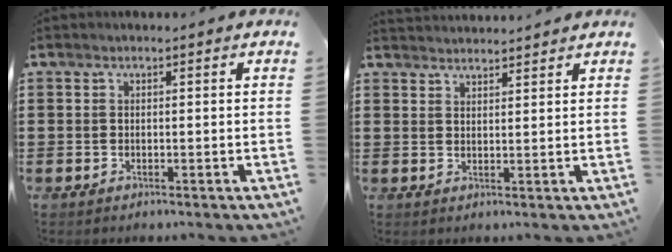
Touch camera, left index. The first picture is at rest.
{"total": 2.2, "force": [2.2, 0.0, -0.2], "torque": [-0.003, -0.004, 0.044]}